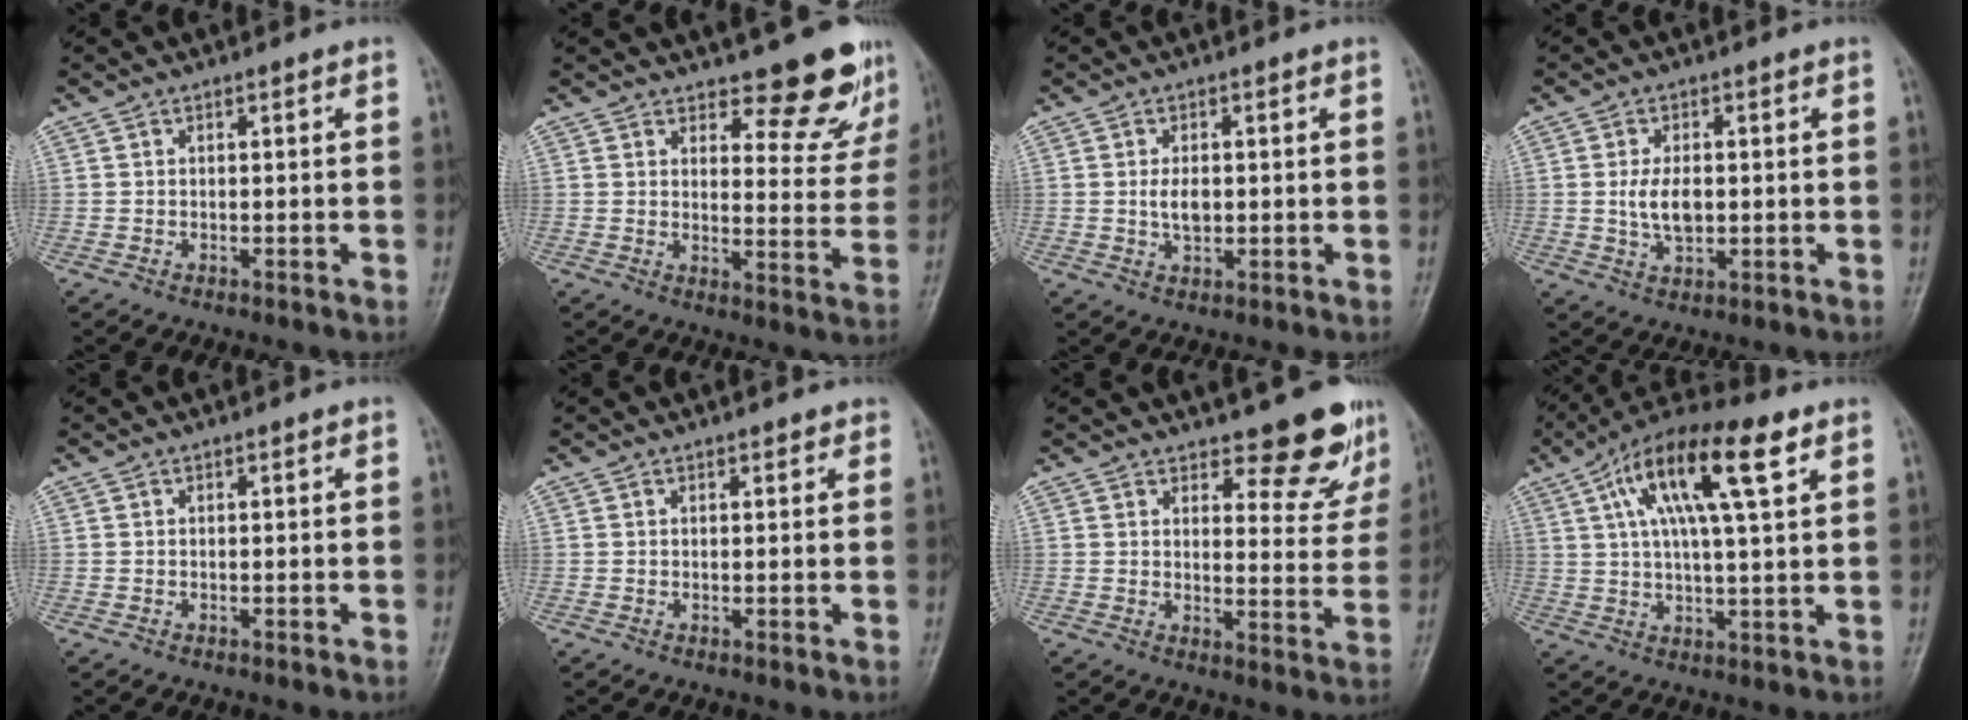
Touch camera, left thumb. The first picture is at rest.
{"total": 11.0, "force": [9.4, 3.8, 4.3], "torque": [-0.016, -0.083, 0.113]}
{"total": 3.5, "force": [0.2, 2.1, 2.8], "torque": [-0.047, -0.004, 0.005]}
{"total": 5.5, "force": [0.2, 3.2, 4.5], "torque": [-0.084, -0.005, 0.005]}
{"total": 0.0}
{"total": 1.2, "force": [0.9, 0.6, 0.4], "torque": [0.002, -0.005, 0.009]}
{"total": 9.9, "force": [8.2, 3.6, 4.3], "torque": [-0.018, -0.068, 0.100]}
{"total": 16.8, "force": [7.0, 4.8, 14.5], "torque": [-0.252, 0.011, 0.115]}